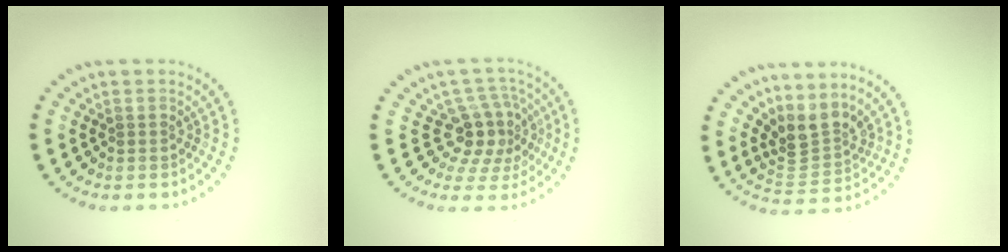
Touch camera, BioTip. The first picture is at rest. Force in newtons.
{"total": 4.0, "press": 3.2, "slide": 2.3}
{"total": 3.4, "press": 2.4, "slide": 2.4}